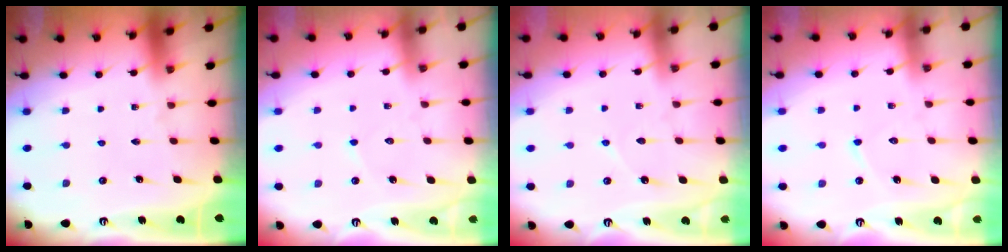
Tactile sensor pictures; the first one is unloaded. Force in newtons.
{"total": 2.8, "press": 2.8, "slide": 0.2}
{"total": 4.0, "press": 4.0, "slide": 0.4}
{"total": 5.4, "press": 5.4, "slide": 0.4}